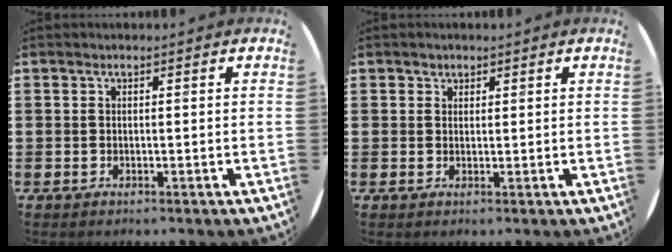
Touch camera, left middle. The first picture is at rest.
{"total": 1.0, "force": [0.8, 0.6, -0.1], "torque": [0.008, -0.001, 0.015]}